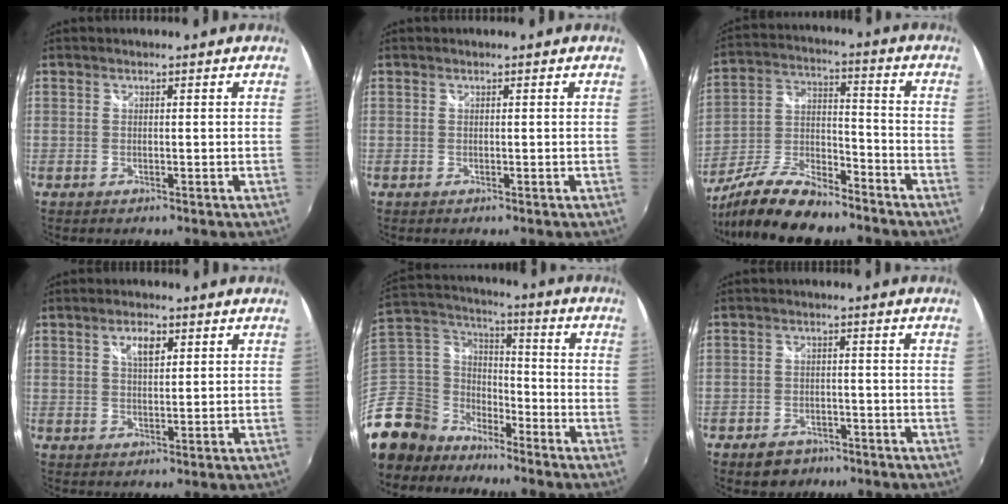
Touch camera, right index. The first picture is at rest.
{"total": 0.0}
{"total": 15.9, "force": [-12.2, 5.2, 8.8], "torque": [-0.192, -0.010, -0.222]}
{"total": 3.7, "force": [1.6, 1.6, 2.9], "torque": [-0.048, 0.006, 0.027]}
{"total": 14.9, "force": [-10.4, 10.2, 3.4], "torque": [-0.131, 0.029, -0.207]}
{"total": 5.7, "force": [-4.0, 3.8, 1.4], "torque": [-0.047, 0.007, -0.058]}